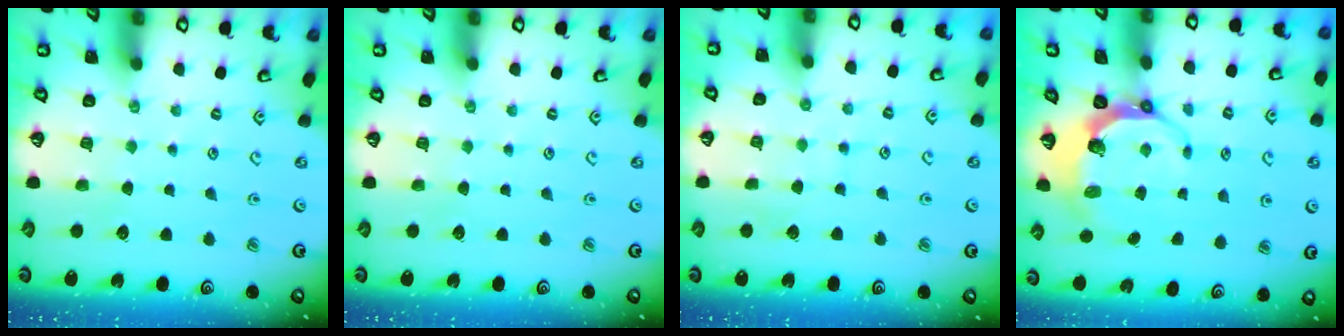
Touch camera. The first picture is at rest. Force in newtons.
{"total": 0.0}
{"total": 5.5, "press": 5.5, "slide": 0.5}
{"total": 7.2, "press": 5.9, "slide": 4.1}